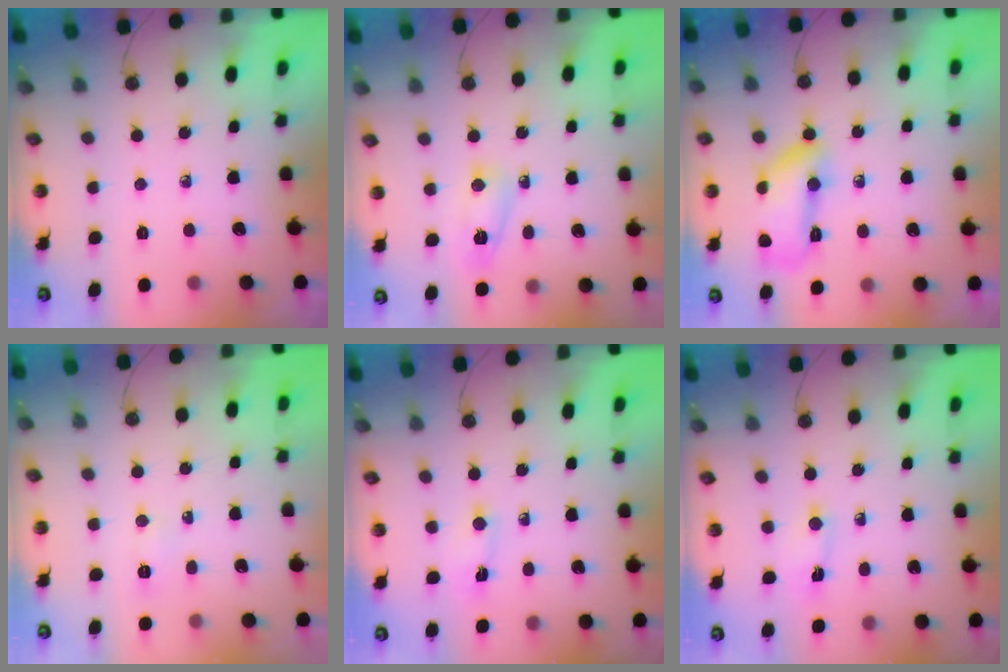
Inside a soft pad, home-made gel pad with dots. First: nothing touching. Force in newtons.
{"total": 5.0, "press": 5.0, "slide": 0.4}
{"total": 13.2, "press": 13.2, "slide": 0.9}
{"total": 4.3, "press": 4.1, "slide": 1.0}
{"total": 1.1, "press": 1.0, "slide": 0.5}
{"total": 1.1, "press": 1.0, "slide": 0.5}